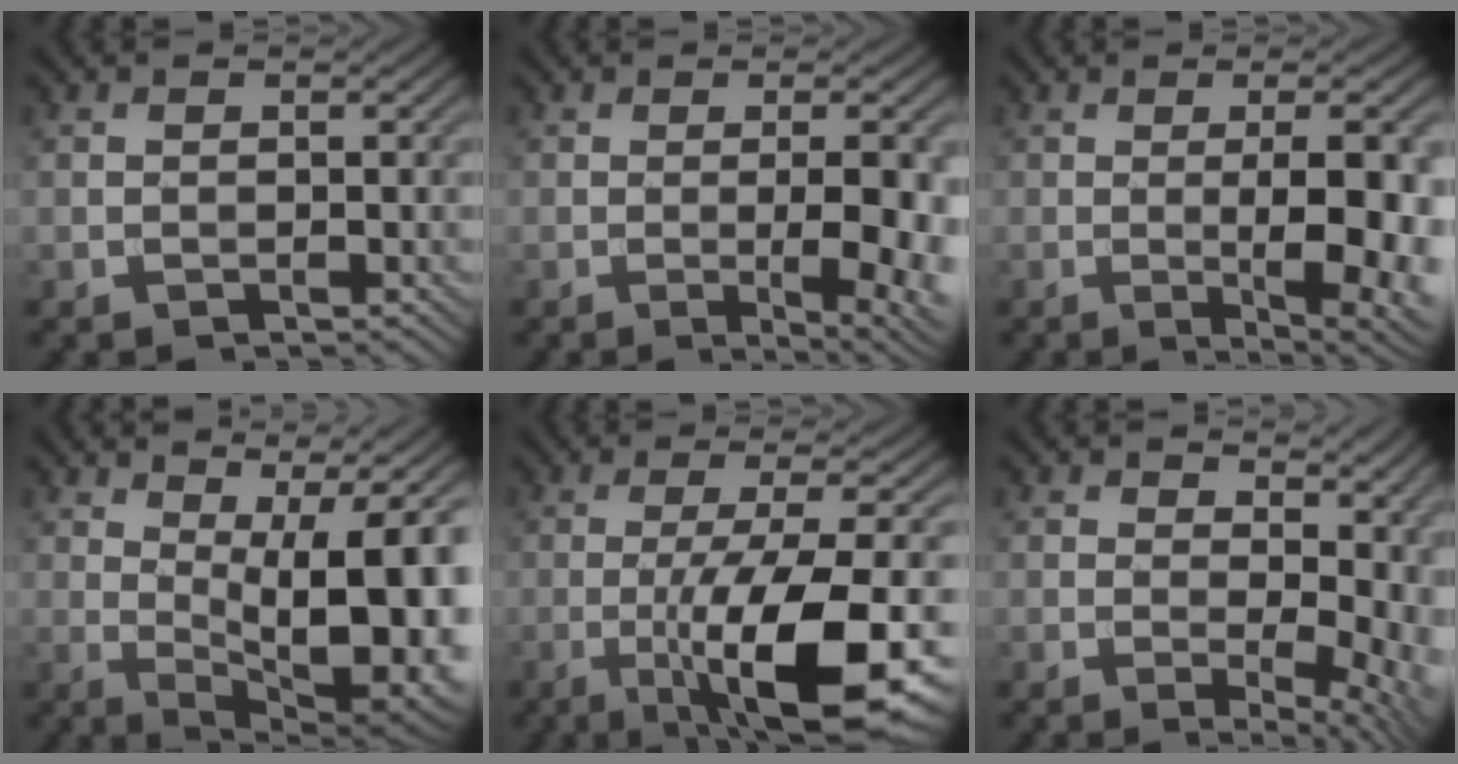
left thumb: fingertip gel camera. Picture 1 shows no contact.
{"total": 8.0, "force": [-1.0, 2.1, 7.6], "torque": [-0.098, -0.003, -0.012]}
{"total": 11.0, "force": [-1.1, 3.2, 10.5], "torque": [-0.115, 0.010, -0.025]}
{"total": 14.1, "force": [1.9, 5.5, 12.9], "torque": [-0.174, 0.012, 0.032]}
{"total": 13.9, "force": [-4.6, 3.0, 12.7], "torque": [-0.197, -0.006, -0.075]}
{"total": 12.4, "force": [2.1, 6.6, 10.3], "torque": [-0.106, 0.000, 0.056]}